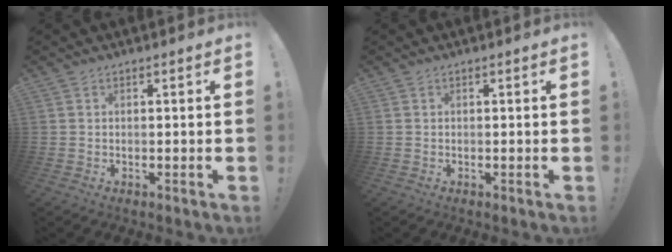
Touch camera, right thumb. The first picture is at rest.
{"total": 0.0}